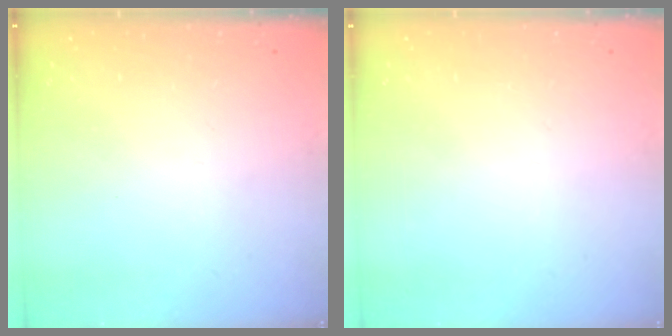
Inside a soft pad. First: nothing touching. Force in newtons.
{"total": 1.8, "press": 1.8, "slide": 0.1}